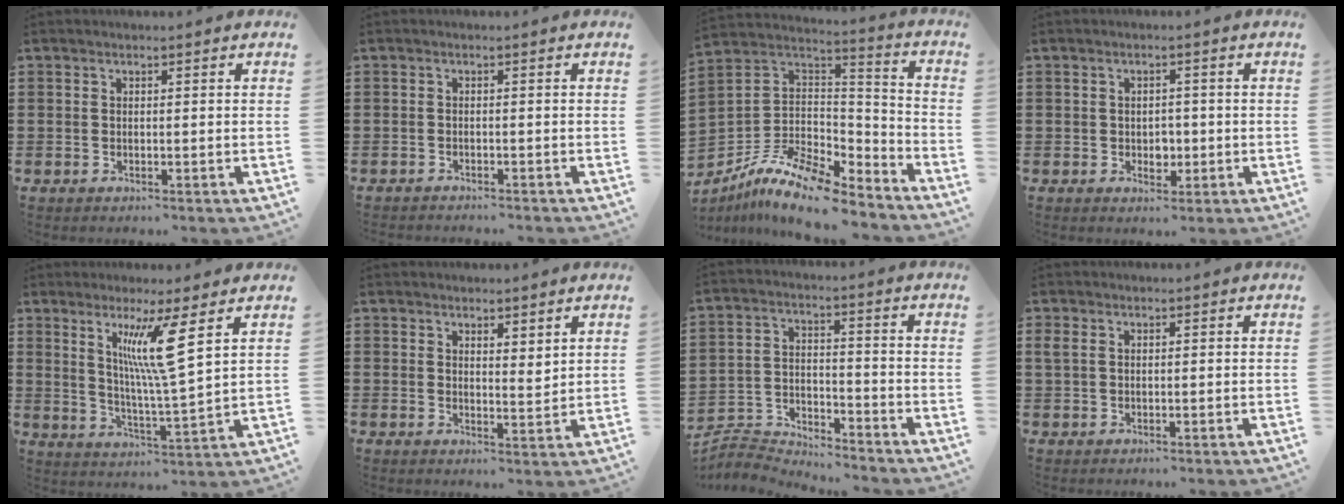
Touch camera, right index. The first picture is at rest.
{"total": 0.9, "force": [-0.9, 0.0, 0.0], "torque": [-0.003, 0.000, -0.019]}
{"total": 12.0, "force": [-9.4, 3.7, 6.5], "torque": [-0.135, 0.020, -0.183]}
{"total": 2.4, "force": [-0.3, 1.8, 1.6], "torque": [-0.025, 0.002, -0.010]}
{"total": 9.5, "force": [4.4, 0.2, 8.4], "torque": [-0.173, -0.005, 0.072]}
{"total": 2.5, "force": [2.4, 0.8, 0.3], "torque": [-0.013, 0.003, 0.046]}
{"total": 4.3, "force": [-4.3, 0.5, 0.1], "torque": [-0.021, -0.005, -0.095]}
{"total": 1.1, "force": [0.3, 0.6, 0.8], "torque": [-0.026, 0.002, 0.002]}